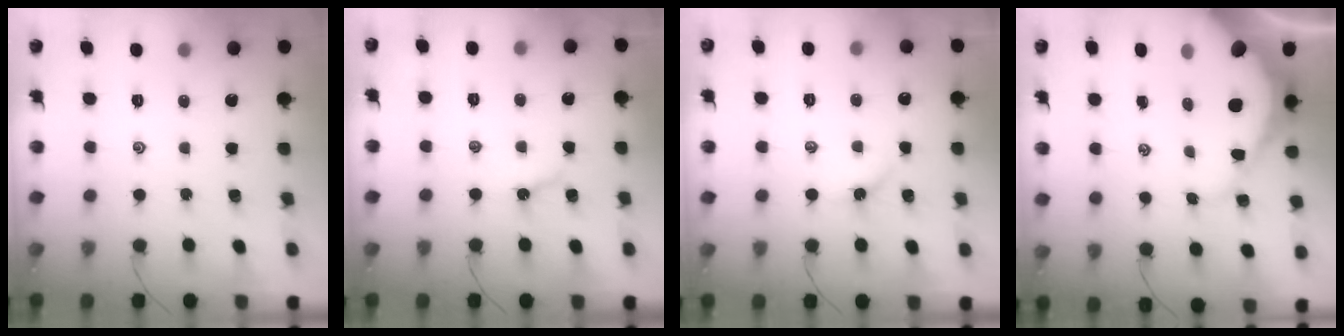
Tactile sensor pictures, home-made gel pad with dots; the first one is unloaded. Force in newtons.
{"total": 3.5, "press": 3.5, "slide": 0.2}
{"total": 3.3, "press": 3.2, "slide": 0.4}
{"total": 10.7, "press": 10.6, "slide": 1.1}